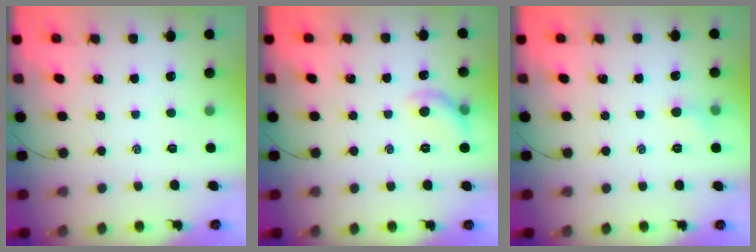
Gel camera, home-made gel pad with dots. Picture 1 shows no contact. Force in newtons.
{"total": 6.9, "press": 6.8, "slide": 0.9}
{"total": 4.3, "press": 4.1, "slide": 1.5}